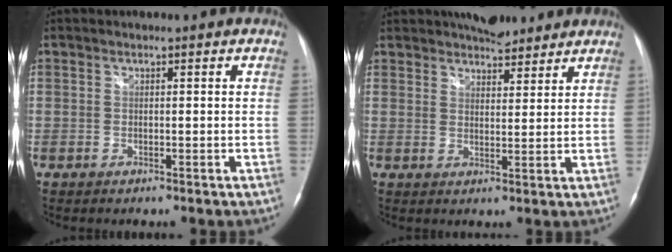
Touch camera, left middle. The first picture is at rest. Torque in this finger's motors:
{"motor_torque": [1.13, -1.01, 0.09, 0.09]}